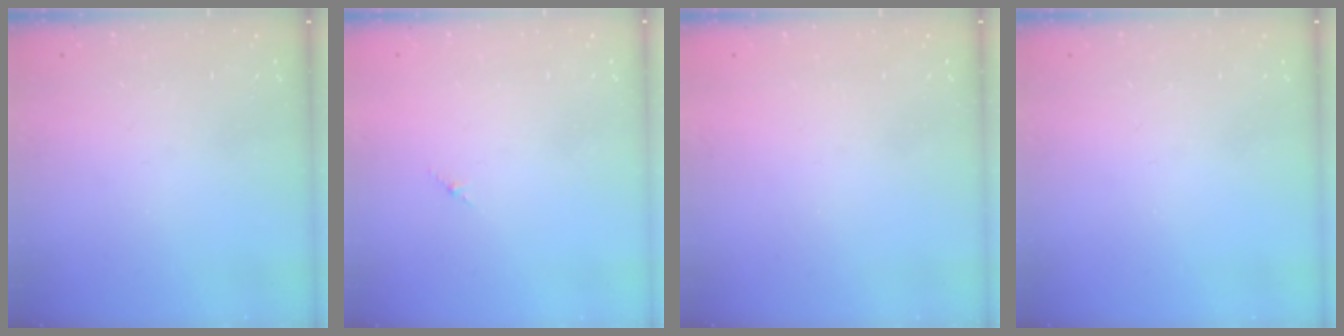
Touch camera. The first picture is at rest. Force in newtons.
{"total": 1.8, "press": 1.7, "slide": 0.6}
{"total": 1.3, "press": 1.3, "slide": 0.2}
{"total": 0.0}